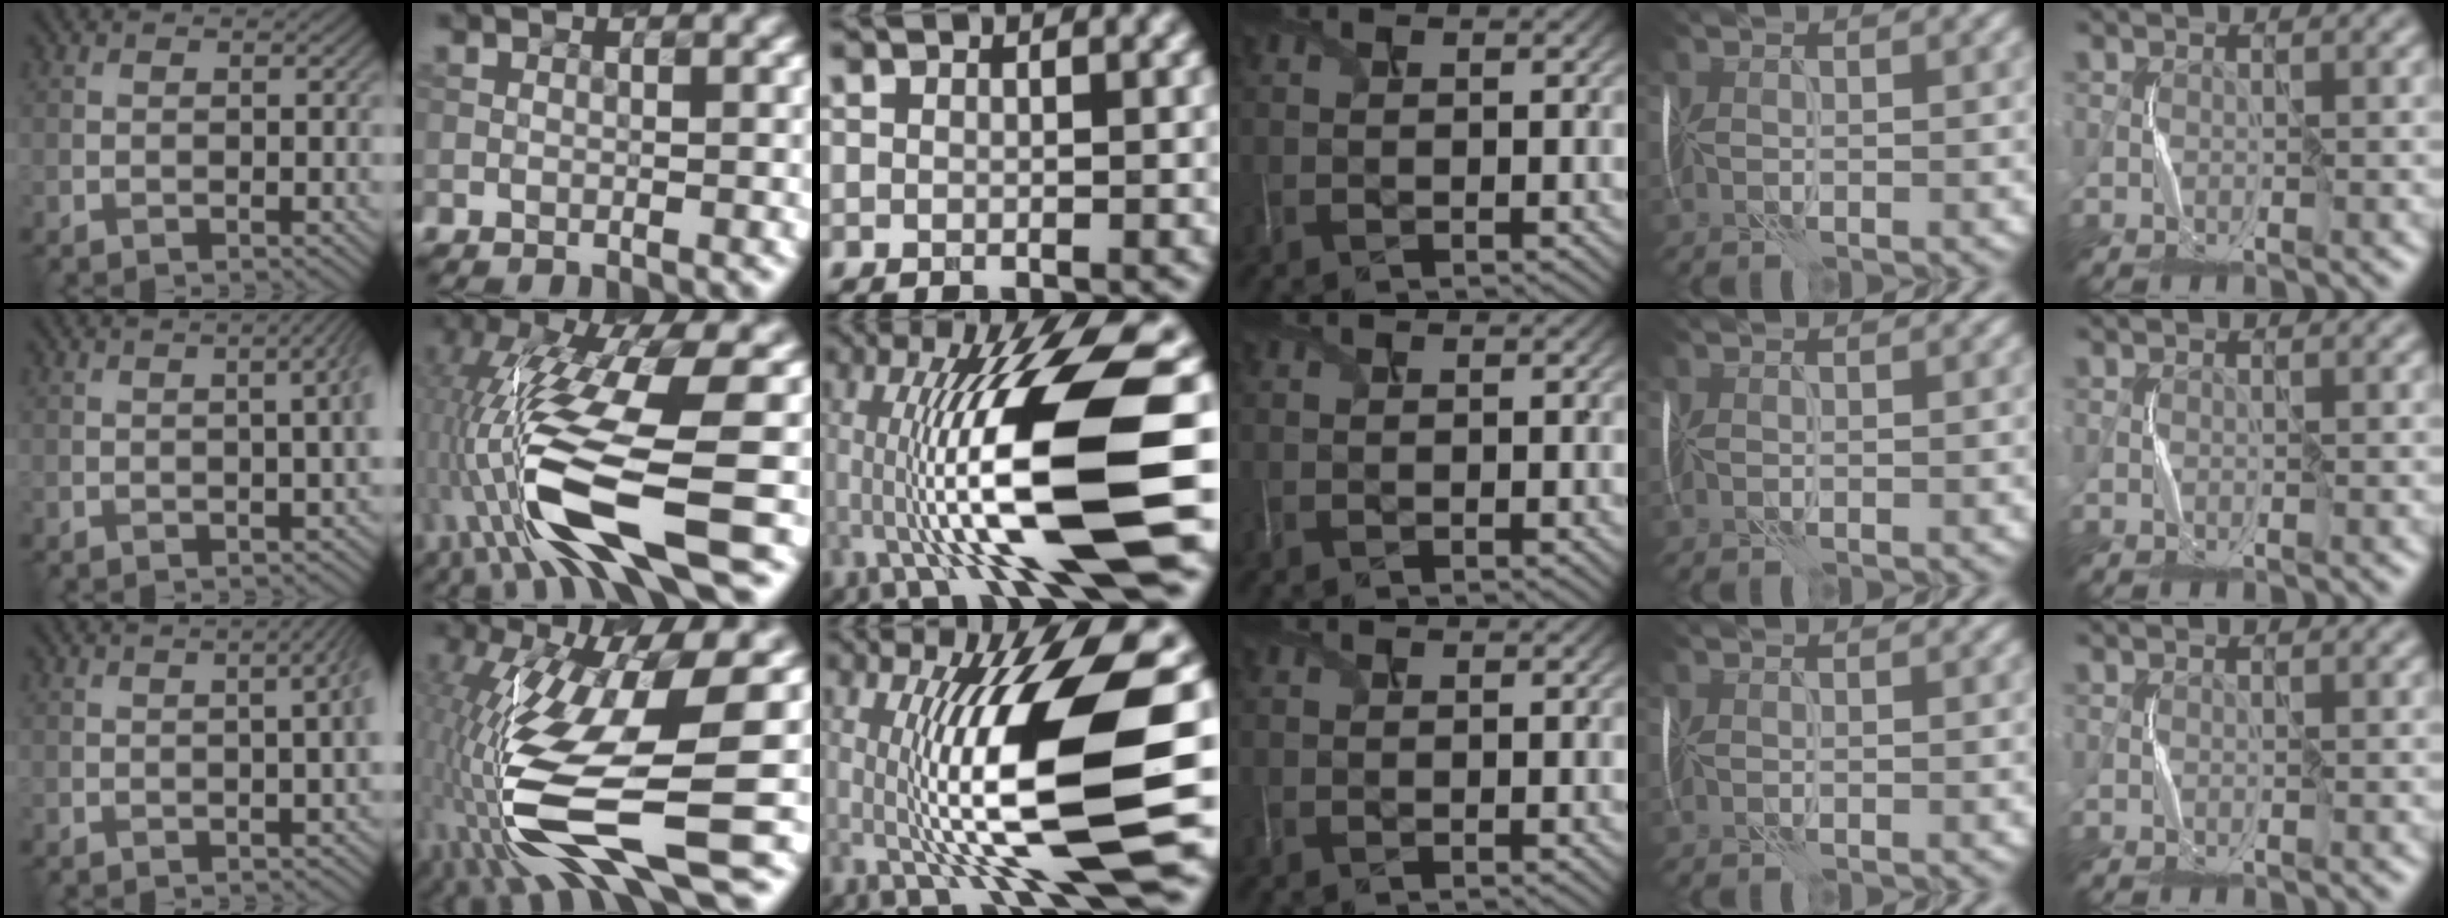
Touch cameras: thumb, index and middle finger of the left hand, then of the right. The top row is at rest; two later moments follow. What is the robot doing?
{"motion": "shake", "object": "plastic piggy bank"}